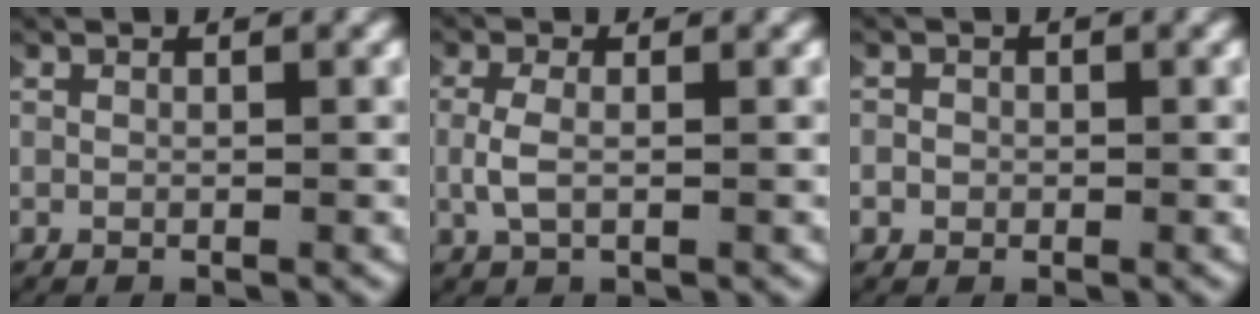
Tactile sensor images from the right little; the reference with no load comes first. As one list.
[{"total": 1.9, "force": [0.0, 1.0, 1.6], "torque": [-0.048, 0.001, -0.003]}, {"total": 2.2, "force": [-0.7, 2.1, 0.1], "torque": [-0.012, 0.005, -0.021]}]